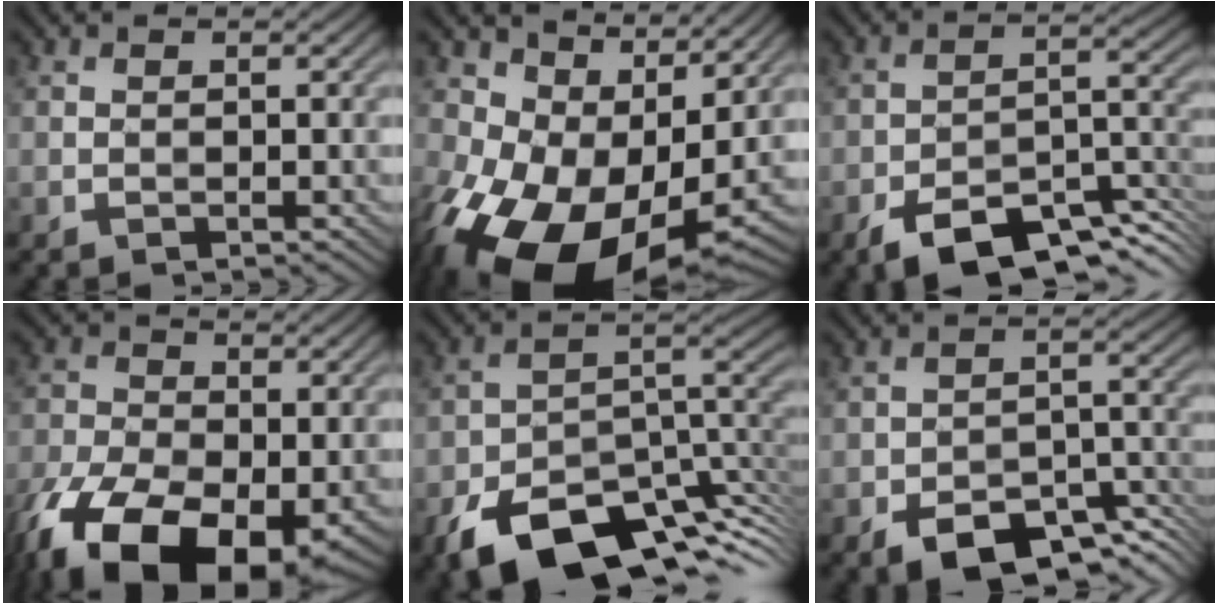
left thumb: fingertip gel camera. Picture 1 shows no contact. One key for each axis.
{"total": 16.2, "fx": -0.3, "fy": 11.1, "fz": 11.8, "tx": -0.223, "ty": -0.035, "tz": 0.024}
{"total": 11.1, "fx": -7.5, "fy": 4.3, "fz": 6.9, "tx": -0.100, "ty": -0.006, "tz": -0.133}
{"total": 17.3, "fx": -8.2, "fy": 9.2, "fz": 12.1, "tx": -0.263, "ty": -0.043, "tz": -0.132}
{"total": 14.6, "fx": -9.0, "fy": 7.4, "fz": 8.9, "tx": -0.163, "ty": -0.032, "tz": -0.141}
{"total": 8.1, "fx": -5.2, "fy": 3.7, "fz": 5.0, "tx": -0.074, "ty": -0.003, "tz": -0.090}